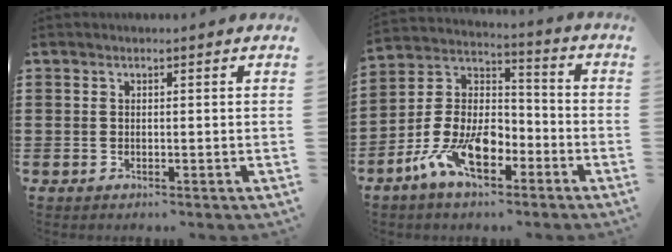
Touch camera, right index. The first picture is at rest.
{"total": 11.2, "force": [-6.2, 5.9, 7.3], "torque": [-0.180, 0.000, -0.124]}